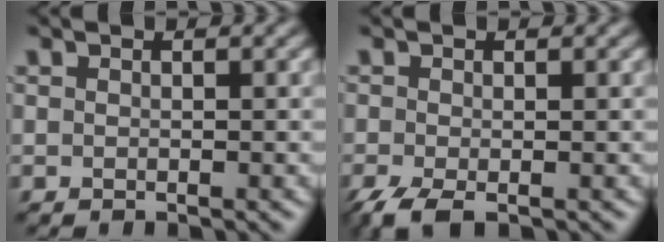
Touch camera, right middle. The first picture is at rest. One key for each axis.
{"total": 2.6, "fx": -1.7, "fy": 0.7, "fz": 1.9, "tx": -0.043, "ty": -0.010, "tz": -0.037}